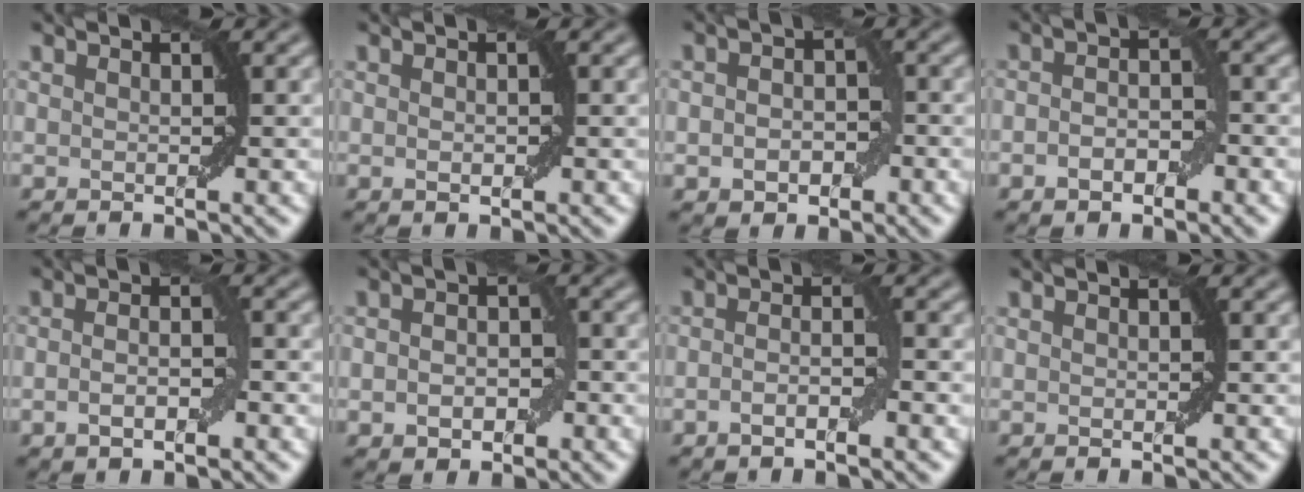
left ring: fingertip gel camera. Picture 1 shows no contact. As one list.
[{"total": 0.8, "force": [0.0, 0.4, 0.7], "torque": [-0.010, 0.000, 0.002]}, {"total": 3.4, "force": [-0.7, 2.4, 2.3], "torque": [-0.026, -0.002, -0.012]}, {"total": 2.7, "force": [-1.0, 1.4, 2.1], "torque": [-0.036, 0.002, -0.019]}, {"total": 2.5, "force": [-0.7, 0.9, 2.2], "torque": [-0.041, -0.002, -0.014]}, {"total": 3.0, "force": [-0.5, 2.0, 2.2], "torque": [-0.026, 0.000, -0.010]}, {"total": 2.2, "force": [-0.9, 0.4, 1.9], "torque": [-0.033, 0.003, -0.019]}, {"total": 0.0}]